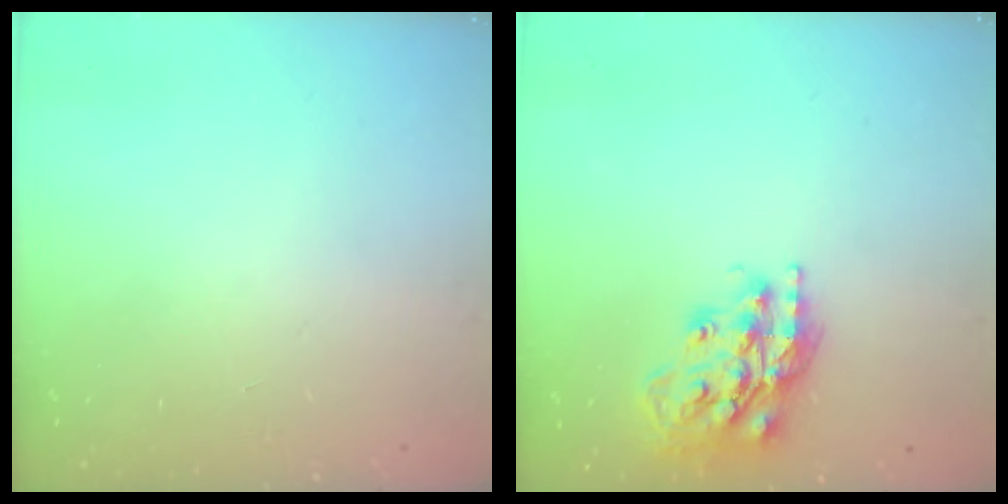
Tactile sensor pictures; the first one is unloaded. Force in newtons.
{"total": 16.6, "press": 16.5, "slide": 1.1}